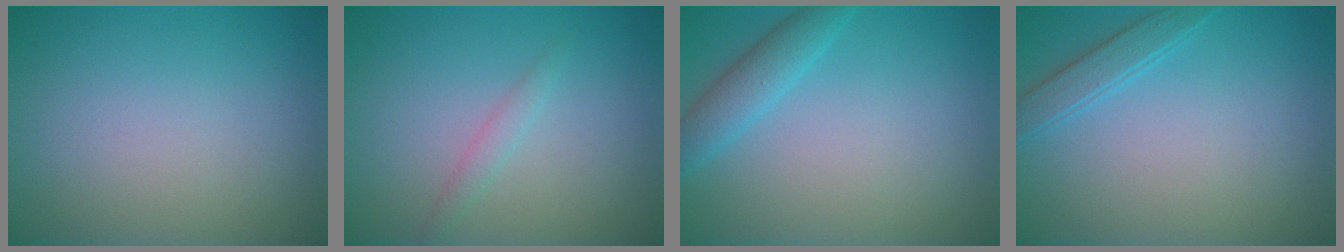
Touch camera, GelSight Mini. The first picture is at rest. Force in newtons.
{"total": 1.1, "press": 1.1, "slide": 0.0}
{"total": 2.1, "press": 2.1, "slide": 0.2}
{"total": 1.9, "press": 1.9, "slide": 0.1}